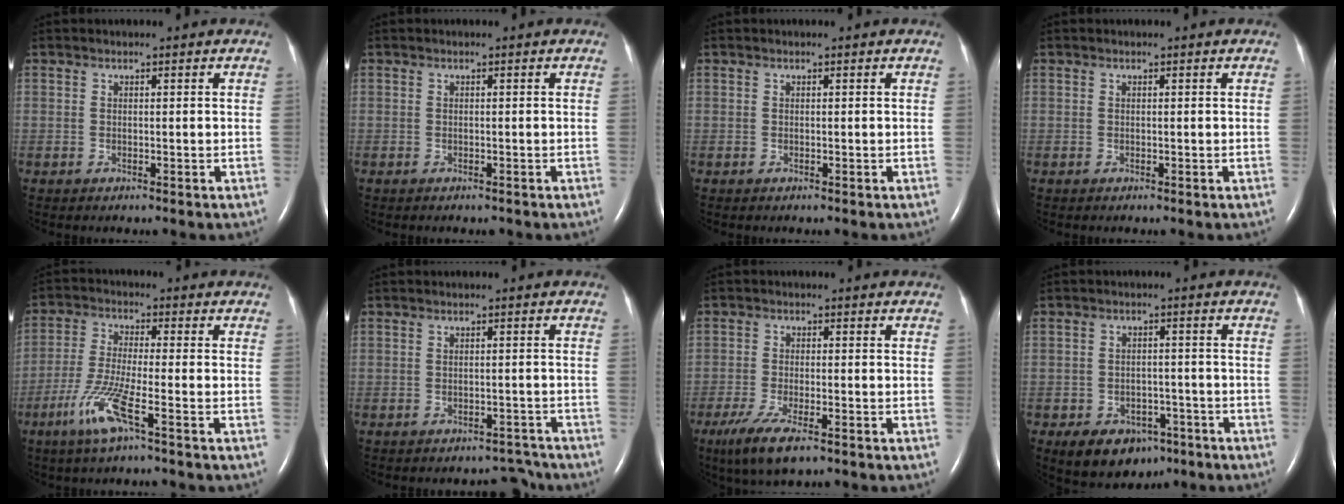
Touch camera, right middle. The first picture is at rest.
{"total": 1.2, "force": [-1.0, 0.4, 0.5], "torque": [-0.012, -0.003, -0.011]}
{"total": 0.0}
{"total": 0.0}
{"total": 7.8, "force": [-4.0, 0.0, 6.7], "torque": [-0.146, -0.015, -0.082]}
{"total": 4.2, "force": [-4.0, 1.5, 0.0], "torque": [0.010, 0.011, -0.050]}
{"total": 7.3, "force": [-4.7, 1.6, 5.3], "torque": [-0.106, -0.019, -0.078]}
{"total": 8.4, "force": [-5.2, 5.5, 3.6], "torque": [-0.055, 0.009, -0.067]}